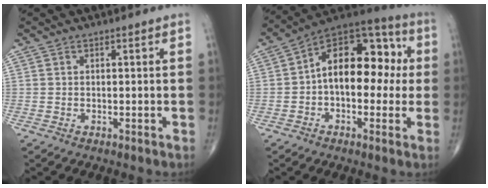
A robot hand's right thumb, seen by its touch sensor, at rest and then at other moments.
{"total": 17.2, "force": [0.8, 10.3, 13.7], "torque": [-0.162, 0.050, -0.002]}